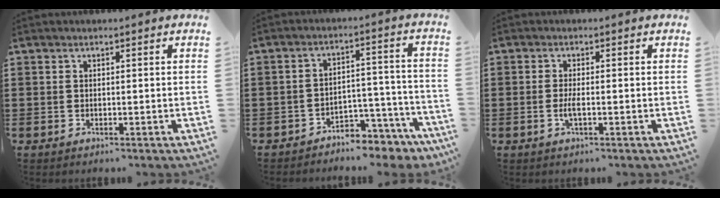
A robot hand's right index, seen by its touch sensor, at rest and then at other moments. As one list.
[{"total": 5.0, "force": [-4.7, 1.2, 1.2], "torque": [-0.021, 0.013, -0.093]}, {"total": 2.2, "force": [-0.7, 0.4, 2.1], "torque": [-0.044, -0.003, -0.014]}]